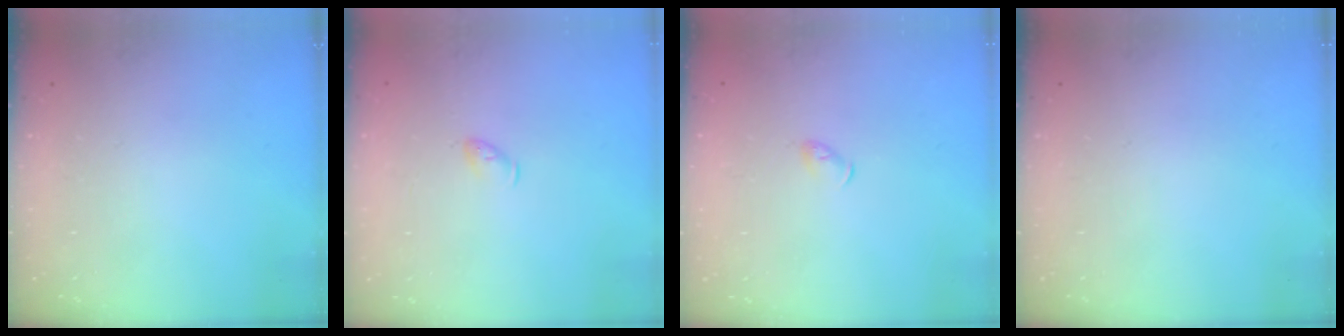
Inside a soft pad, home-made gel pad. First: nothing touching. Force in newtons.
{"total": 3.6, "press": 3.5, "slide": 0.7}
{"total": 3.3, "press": 3.2, "slide": 0.6}
{"total": 0.0}